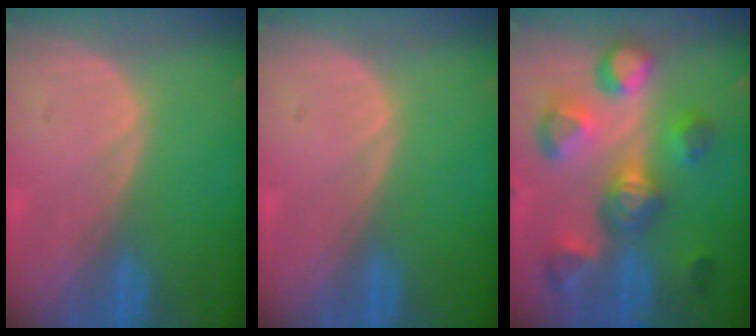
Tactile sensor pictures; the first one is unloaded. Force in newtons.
{"total": 0.0}
{"total": 10.5, "press": 10.0, "slide": 3.3}